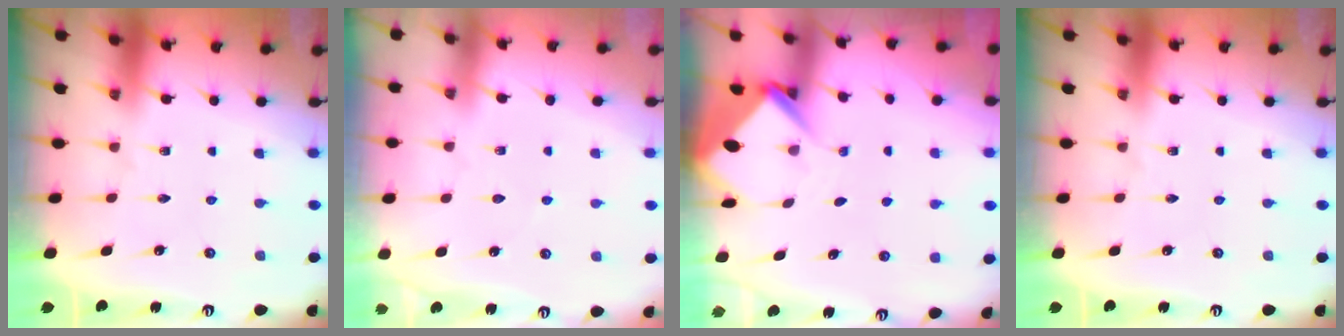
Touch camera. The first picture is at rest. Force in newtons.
{"total": 2.1, "press": 2.1, "slide": 0.3}
{"total": 3.8, "press": 3.8, "slide": 0.2}
{"total": 0.0}